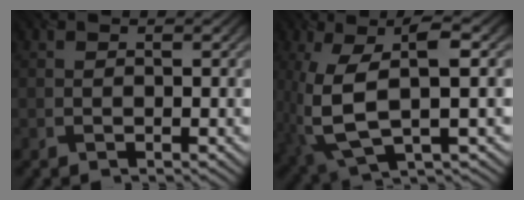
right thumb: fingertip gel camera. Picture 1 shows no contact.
{"total": 10.4, "force": [0.0, 4.0, 9.6], "torque": [-0.215, -0.005, 0.006]}